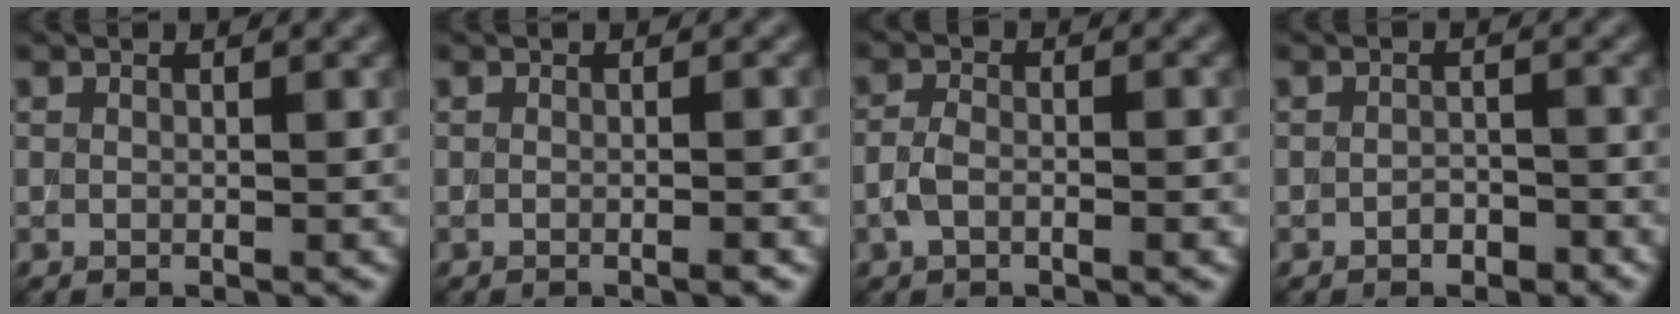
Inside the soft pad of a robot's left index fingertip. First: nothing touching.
{"total": 2.1, "force": [-0.3, 0.8, 1.9], "torque": [-0.011, -0.002, -0.009]}
{"total": 2.3, "force": [-1.0, 1.1, 1.8], "torque": [-0.038, 0.003, -0.024]}
{"total": 1.2, "force": [-0.8, 0.7, 0.5], "torque": [-0.011, 0.003, -0.015]}